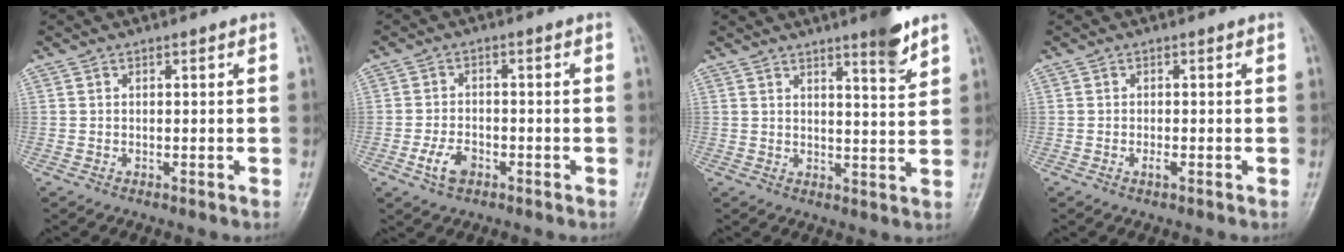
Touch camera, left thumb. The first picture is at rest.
{"total": 4.6, "force": [-2.2, 2.8, 2.9], "torque": [-0.052, 0.012, -0.041]}
{"total": 6.1, "force": [4.3, 0.7, 4.3], "torque": [-0.052, -0.032, 0.060]}
{"total": 1.1, "force": [-0.5, 0.4, 0.9], "torque": [-0.018, 0.002, -0.009]}